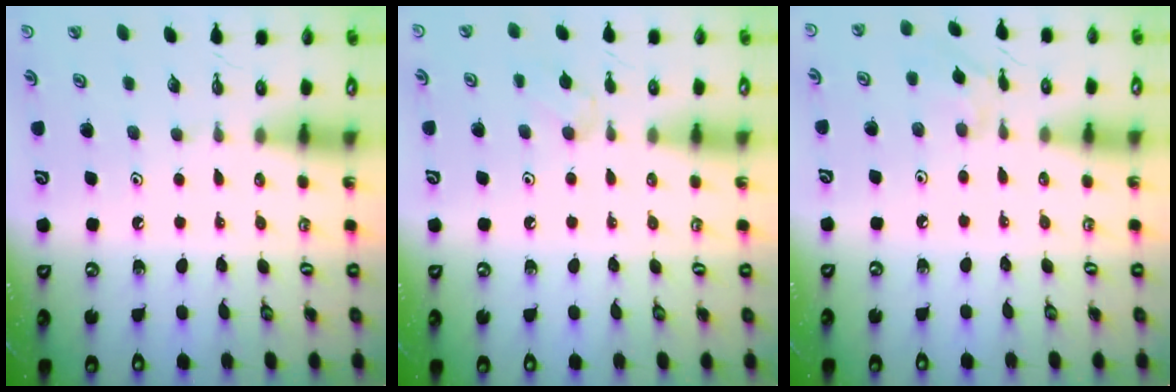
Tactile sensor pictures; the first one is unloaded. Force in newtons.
{"total": 5.2, "press": 5.2, "slide": 0.7}
{"total": 4.1, "press": 4.1, "slide": 0.5}